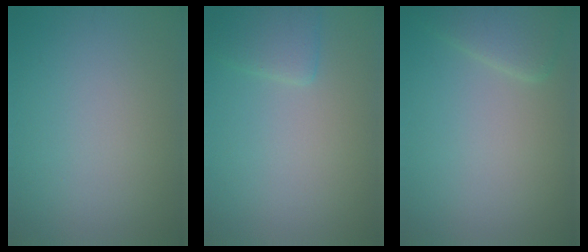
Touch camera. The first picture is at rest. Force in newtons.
{"total": 2.2, "press": 2.1, "slide": 0.2}
{"total": 2.6, "press": 2.6, "slide": 0.3}